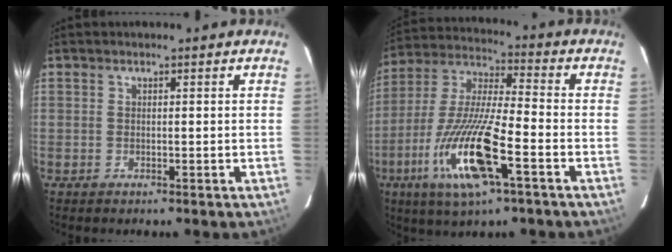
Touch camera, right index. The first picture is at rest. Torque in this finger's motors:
{"motor_torque": [1.66, -0.48, 1.05, 0.21]}